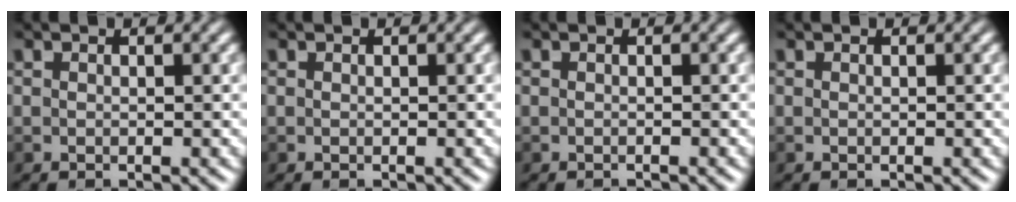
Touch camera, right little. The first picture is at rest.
{"total": 0.0}
{"total": 0.8, "force": [-0.7, 0.0, -0.1], "torque": [0.005, -0.007, -0.014]}
{"total": 0.0}